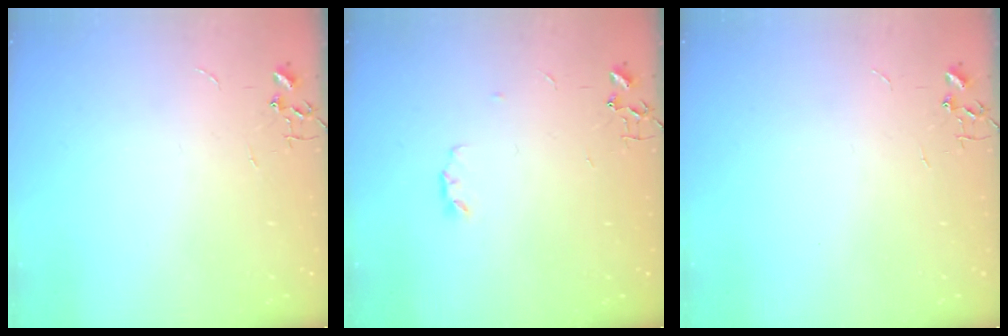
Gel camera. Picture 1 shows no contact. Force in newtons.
{"total": 3.1, "press": 3.1, "slide": 0.5}
{"total": 0.0}